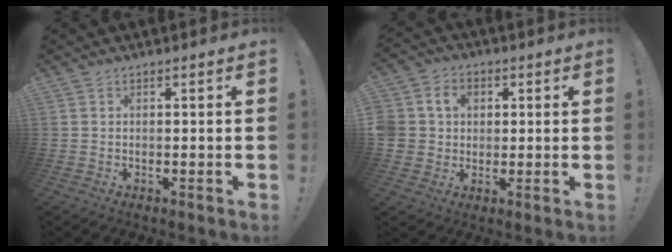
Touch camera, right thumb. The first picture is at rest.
{"total": 7.6, "force": [1.6, 6.9, 2.8], "torque": [-0.054, 0.003, 0.034]}